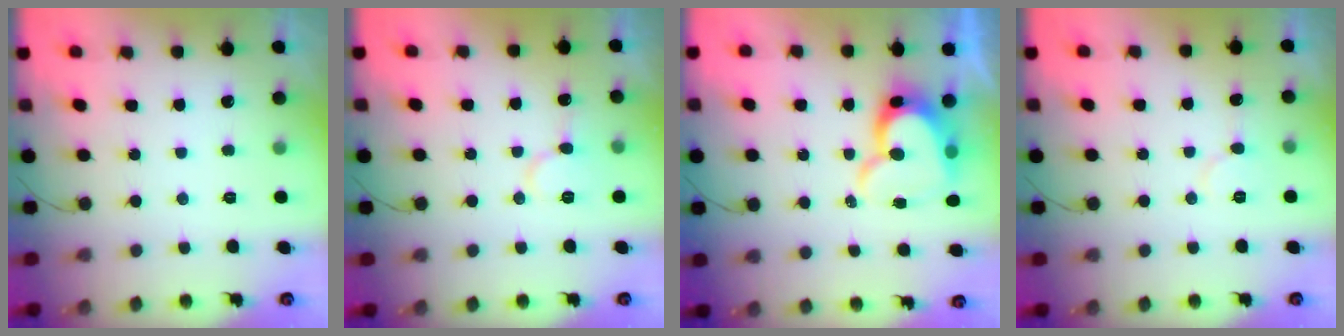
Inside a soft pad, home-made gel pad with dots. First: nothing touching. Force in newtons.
{"total": 8.4, "press": 8.4, "slide": 0.9}
{"total": 13.2, "press": 13.1, "slide": 1.1}
{"total": 5.2, "press": 5.2, "slide": 0.5}